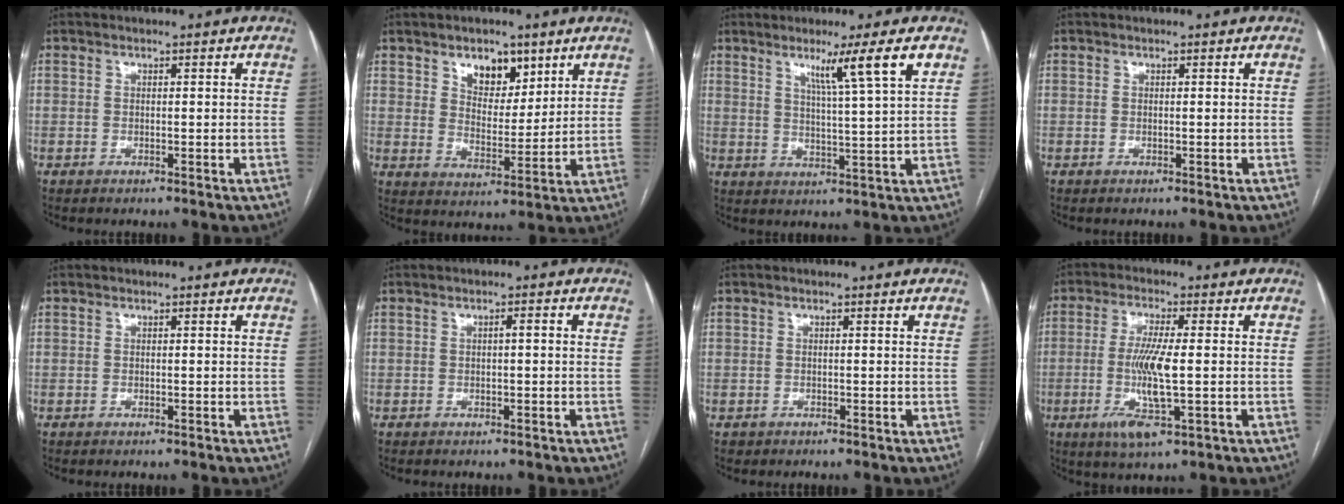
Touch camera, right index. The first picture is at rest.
{"total": 7.3, "force": [4.4, 4.0, 4.2], "torque": [-0.063, -0.001, 0.078]}
{"total": 8.1, "force": [4.3, -1.5, 6.7], "torque": [-0.112, -0.006, 0.072]}
{"total": 0.0}
{"total": 0.0}
{"total": 1.0, "force": [0.0, 0.2, 1.0], "torque": [-0.016, 0.003, 0.001]}
{"total": 0.6, "force": [-0.3, 0.5, -0.1], "torque": [-0.005, 0.004, -0.007]}
{"total": 8.7, "force": [-1.6, 0.8, 8.5], "torque": [-0.173, -0.016, -0.030]}